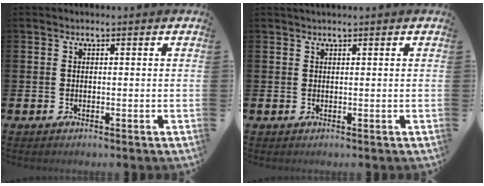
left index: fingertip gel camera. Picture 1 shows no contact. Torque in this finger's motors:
{"motor_torque": [0.09, 0.03, 0.00, 0.06]}